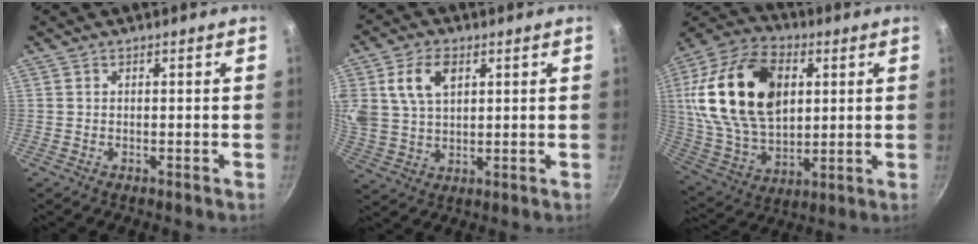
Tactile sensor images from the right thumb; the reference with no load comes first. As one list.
[{"total": 10.2, "force": [3.8, 6.4, 6.9], "torque": [-0.120, -0.004, 0.073]}, {"total": 25.6, "force": [5.6, 16.0, 19.1], "torque": [-0.344, 0.000, 0.099]}]